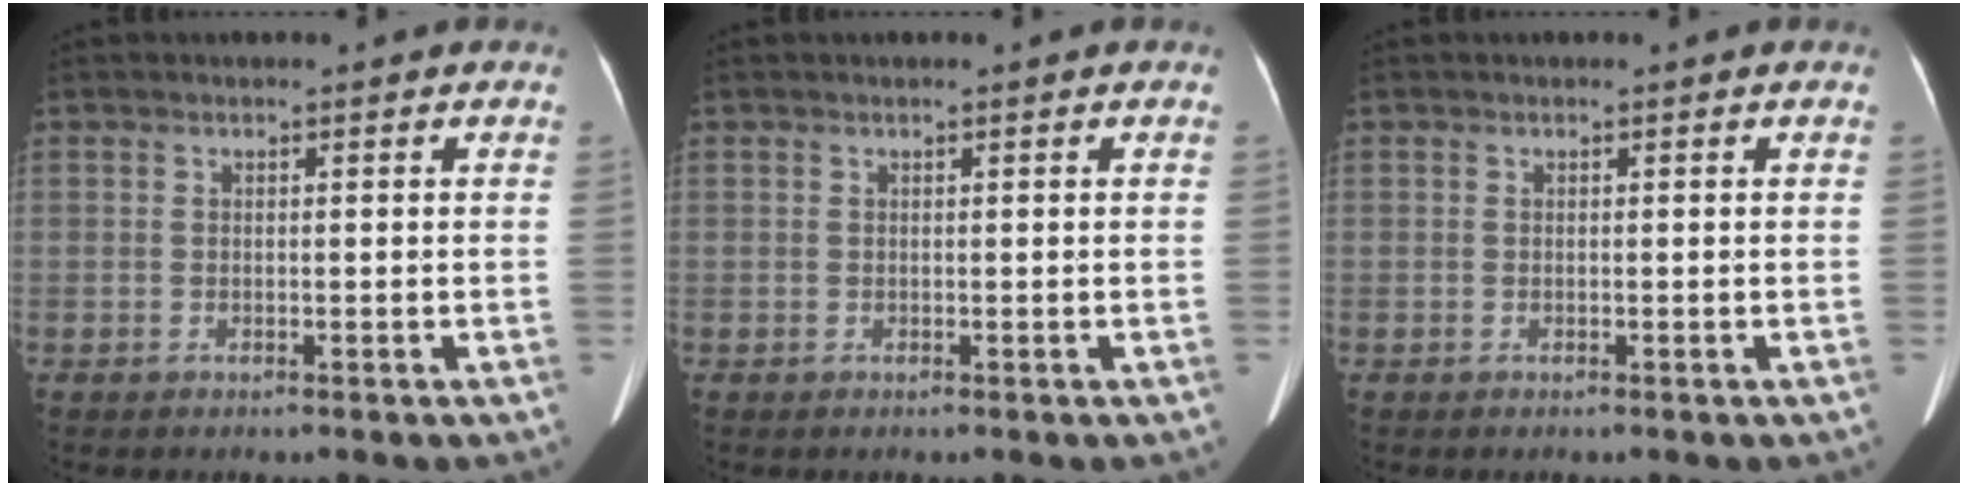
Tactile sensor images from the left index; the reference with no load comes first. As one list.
[{"total": 0.0}, {"total": 0.0}]